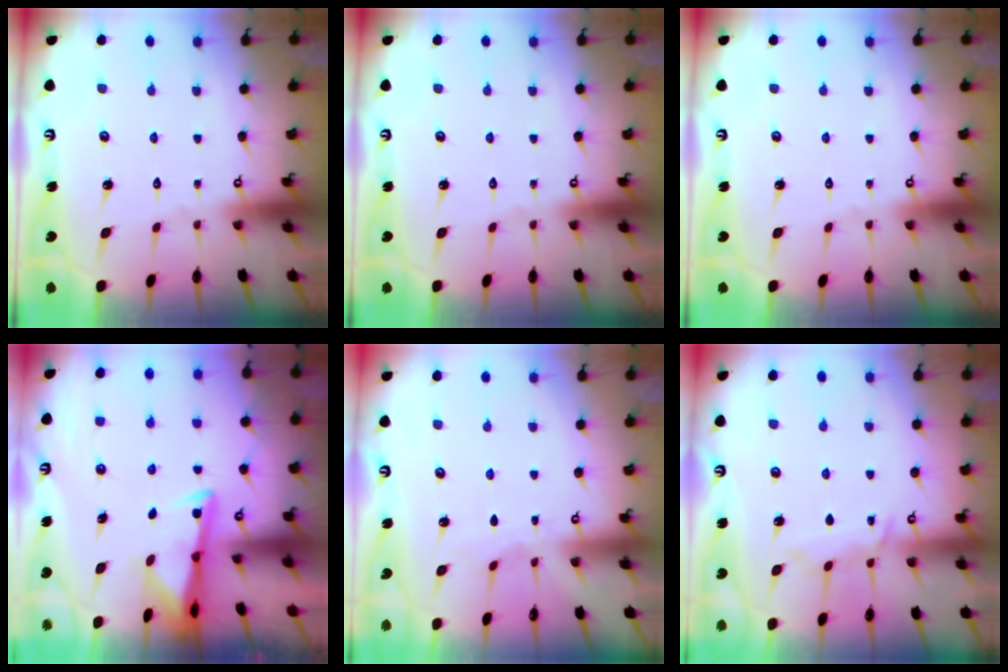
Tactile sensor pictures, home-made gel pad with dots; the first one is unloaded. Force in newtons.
{"total": 0.0}
{"total": 0.0}
{"total": 3.0, "press": 3.0, "slide": 0.5}
{"total": 3.2, "press": 3.2, "slide": 0.4}
{"total": 8.0, "press": 7.9, "slide": 1.0}